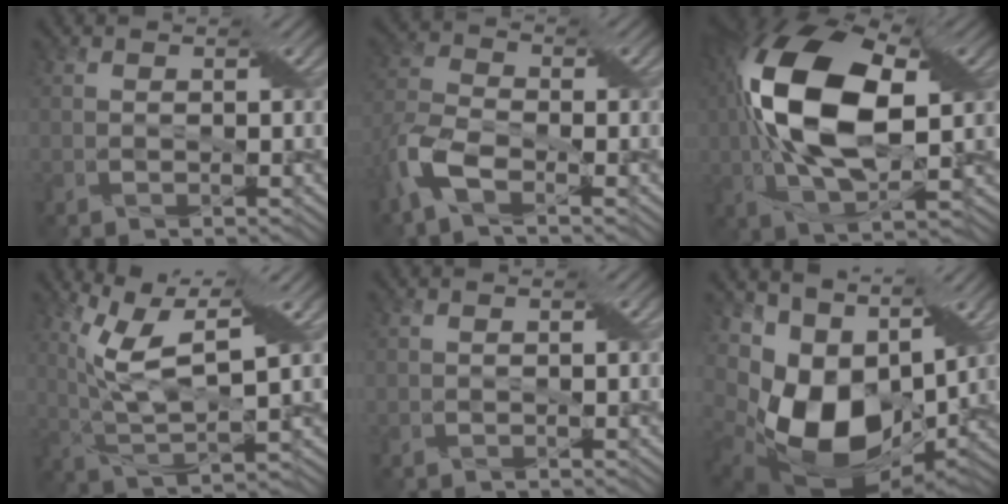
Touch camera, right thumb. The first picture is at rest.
{"total": 6.7, "force": [-3.6, 3.2, 4.7], "torque": [-0.117, -0.006, -0.089]}
{"total": 16.2, "force": [1.9, 8.2, 13.8], "torque": [-0.293, 0.018, 0.023]}
{"total": 10.8, "force": [4.8, 3.3, 9.0], "torque": [-0.193, 0.003, 0.092]}
{"total": 0.0}
{"total": 14.6, "force": [1.5, 10.6, 10.0], "torque": [-0.228, -0.032, 0.045]}